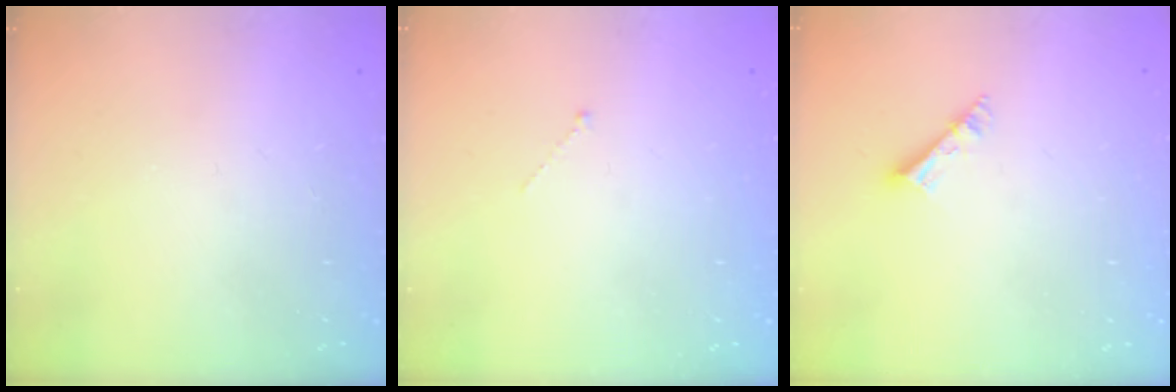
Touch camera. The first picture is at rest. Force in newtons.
{"total": 0.0}
{"total": 4.1, "press": 4.1, "slide": 0.2}